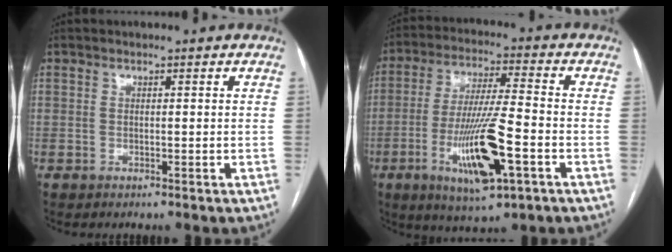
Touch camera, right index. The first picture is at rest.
{"total": 14.3, "force": [-4.9, 1.9, 13.3], "torque": [-0.258, -0.016, -0.082]}